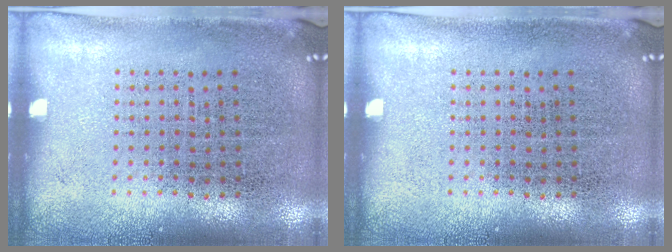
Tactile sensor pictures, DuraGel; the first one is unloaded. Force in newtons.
{"total": 0.0}